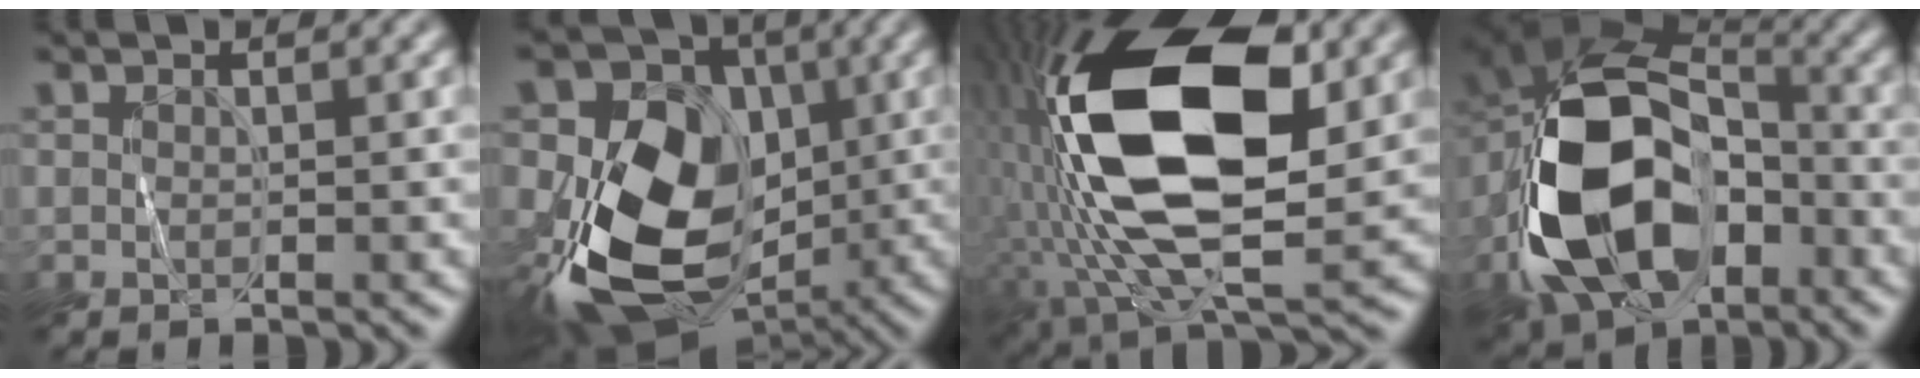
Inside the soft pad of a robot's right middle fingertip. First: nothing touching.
{"total": 15.5, "force": [-2.9, 10.9, 10.6], "torque": [-0.167, -0.008, -0.065]}
{"total": 17.7, "force": [1.0, 9.1, 15.1], "torque": [-0.306, 0.003, 0.002]}
{"total": 15.9, "force": [-4.9, 9.7, 11.6], "torque": [-0.230, -0.007, -0.100]}